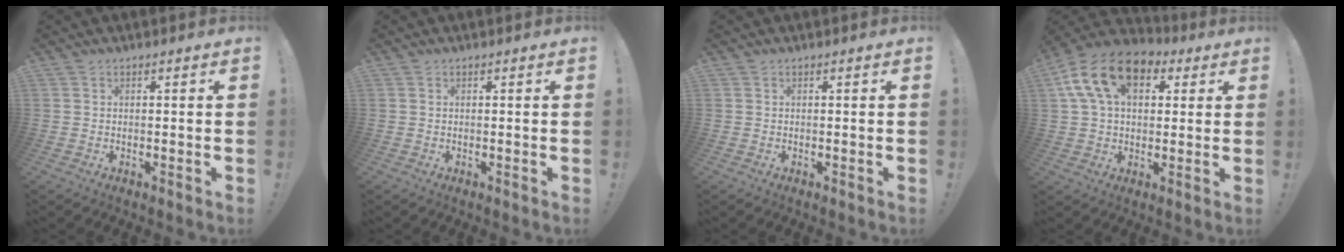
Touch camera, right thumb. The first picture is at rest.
{"total": 0.0}
{"total": 0.0}
{"total": 17.0, "force": [6.5, 10.9, 11.4], "torque": [-0.211, -0.009, 0.117]}